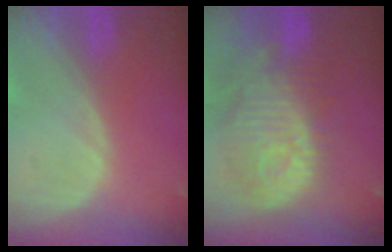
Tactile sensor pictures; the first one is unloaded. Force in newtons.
{"total": 12.6, "press": 11.2, "slide": 5.8}